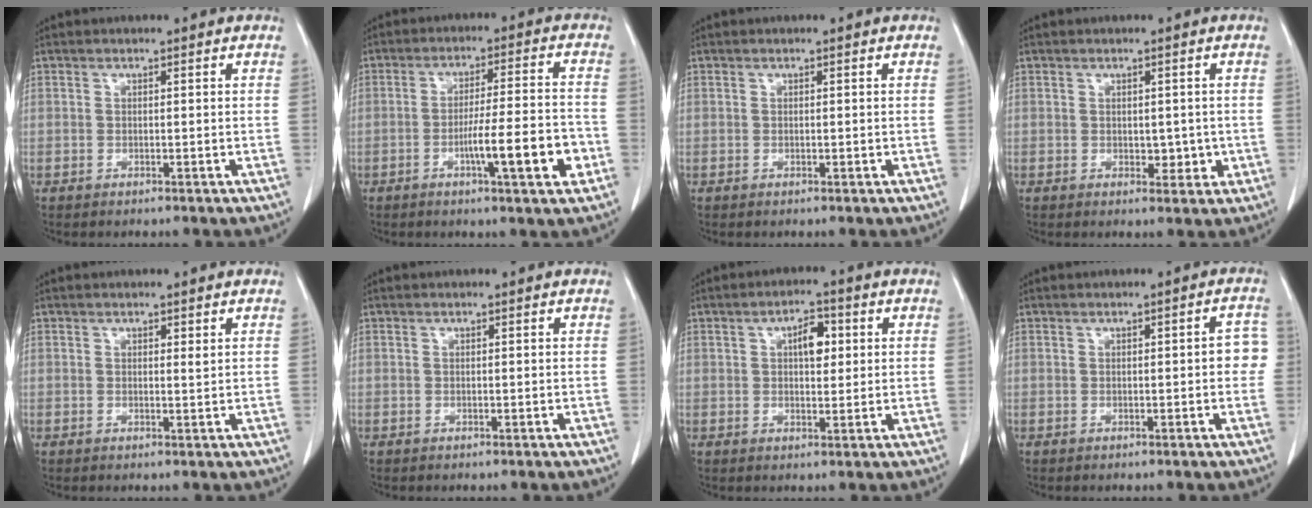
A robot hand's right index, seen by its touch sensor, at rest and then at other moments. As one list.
[{"total": 10.0, "force": [-3.5, 0.6, 9.3], "torque": [-0.144, 0.001, -0.055]}, {"total": 0.0}, {"total": 2.8, "force": [-0.2, 1.8, 2.2], "torque": [-0.021, -0.002, 0.004]}, {"total": 0.6, "force": [0.4, 0.1, 0.5], "torque": [-0.008, -0.003, 0.005]}, {"total": 0.0}, {"total": 4.5, "force": [1.2, 2.0, 3.8], "torque": [-0.059, 0.008, 0.018]}, {"total": 3.1, "force": [-0.1, 1.0, 2.9], "torque": [-0.021, 0.007, -0.005]}]